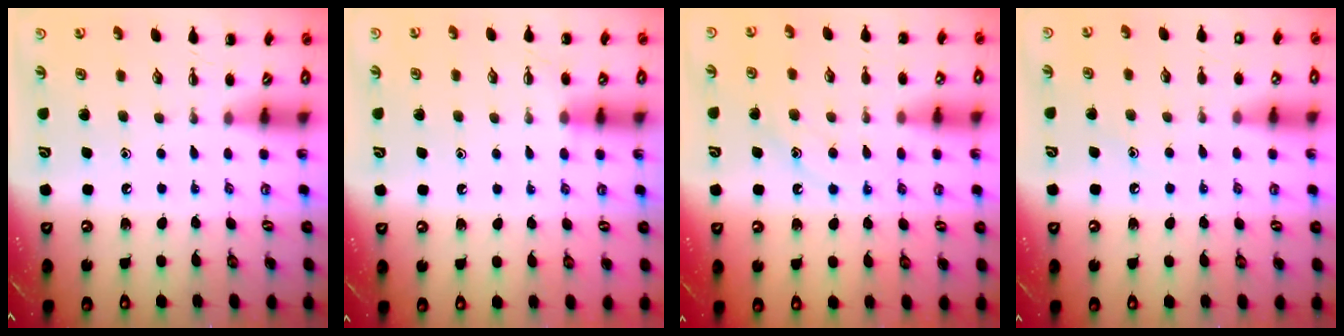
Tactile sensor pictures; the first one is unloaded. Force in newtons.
{"total": 5.5, "press": 5.3, "slide": 1.5}
{"total": 11.5, "press": 11.4, "slide": 1.1}
{"total": 6.5, "press": 6.3, "slide": 1.4}